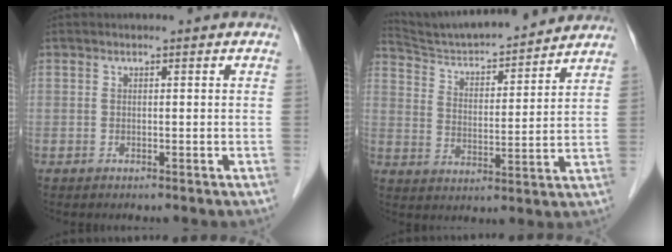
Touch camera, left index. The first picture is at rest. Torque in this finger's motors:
{"motor_torque": [-0.41, -0.82, 0.20, 0.05]}